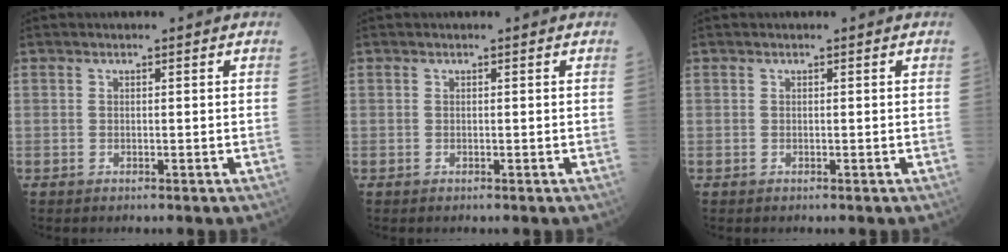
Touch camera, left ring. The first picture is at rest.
{"total": 0.0}
{"total": 0.0}